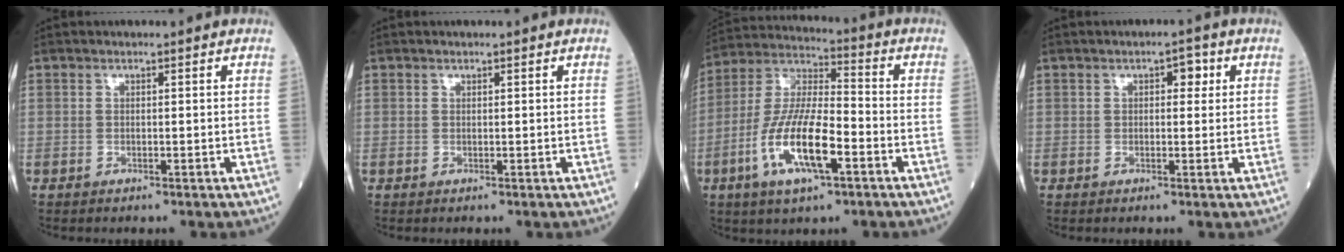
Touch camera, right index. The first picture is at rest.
{"total": 0.0}
{"total": 14.2, "force": [-5.2, 3.4, 12.8], "torque": [-0.262, -0.004, -0.097]}
{"total": 2.5, "force": [0.9, 1.3, 2.0], "torque": [-0.021, 0.010, 0.009]}